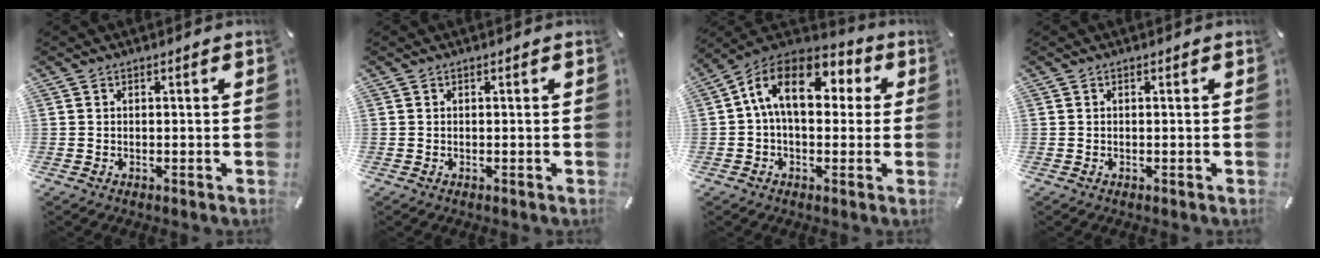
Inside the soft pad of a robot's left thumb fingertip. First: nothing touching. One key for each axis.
{"total": 0.0}
{"total": 14.8, "fx": 3.0, "fy": 9.0, "fz": 11.4, "tx": -0.210, "ty": 0.004, "tz": 0.050}
{"total": 0.0}